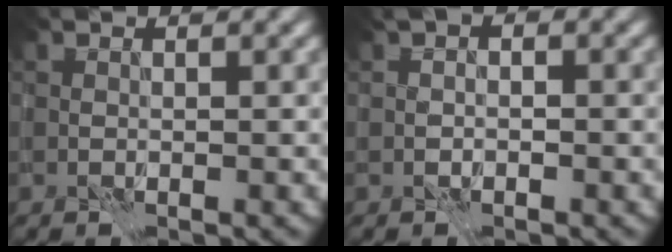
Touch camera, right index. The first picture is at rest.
{"total": 1.1, "force": [-0.2, 0.7, 0.8], "torque": [-0.013, 0.005, -0.008]}